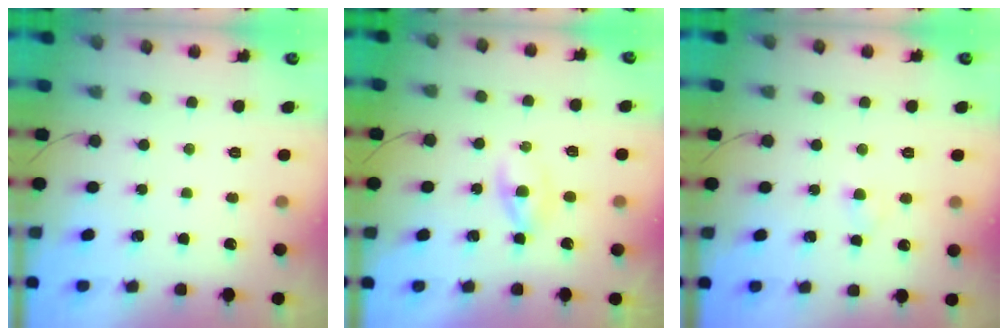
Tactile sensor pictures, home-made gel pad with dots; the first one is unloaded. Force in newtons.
{"total": 2.1, "press": 1.7, "slide": 1.2}
{"total": 2.7, "press": 2.5, "slide": 0.9}